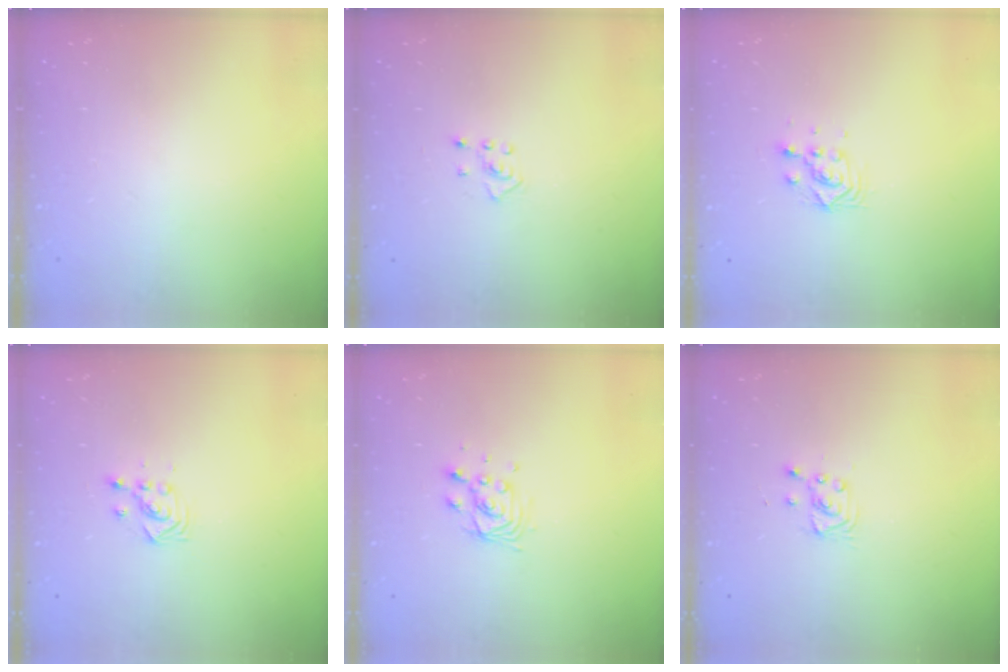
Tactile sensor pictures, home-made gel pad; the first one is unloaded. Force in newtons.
{"total": 2.4, "press": 2.4, "slide": 0.5}
{"total": 4.8, "press": 4.8, "slide": 0.1}
{"total": 2.9, "press": 2.9, "slide": 0.3}
{"total": 7.6, "press": 7.6, "slide": 0.5}
{"total": 2.9, "press": 2.9, "slide": 0.4}